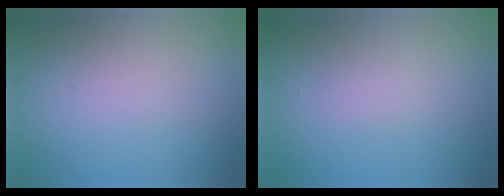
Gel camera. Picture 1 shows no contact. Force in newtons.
{"total": 0.8, "press": 0.8, "slide": 0.1}